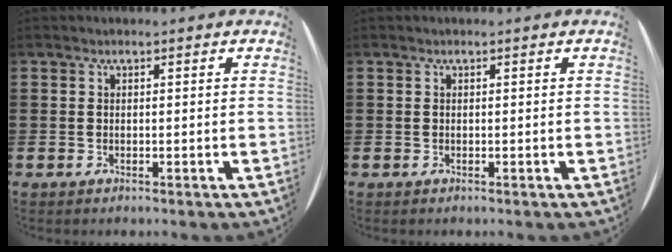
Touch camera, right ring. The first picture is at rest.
{"total": 0.0}